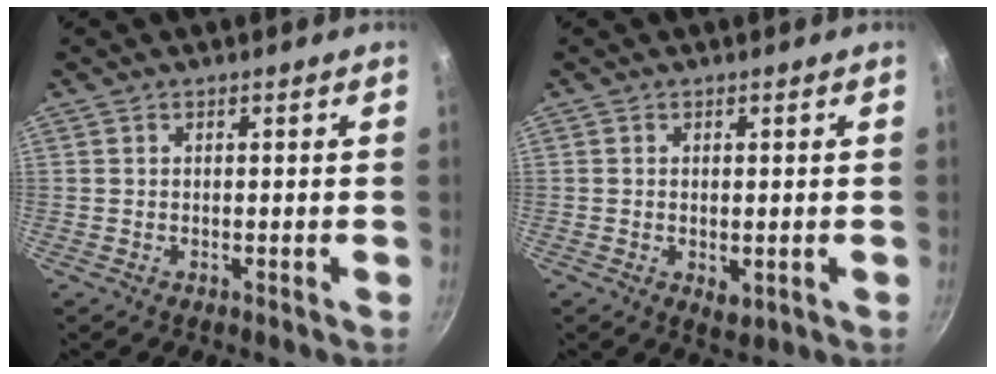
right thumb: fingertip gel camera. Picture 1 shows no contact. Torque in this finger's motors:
{"motor_torque": [-0.48, -0.19, -0.23, -0.10, -0.04]}